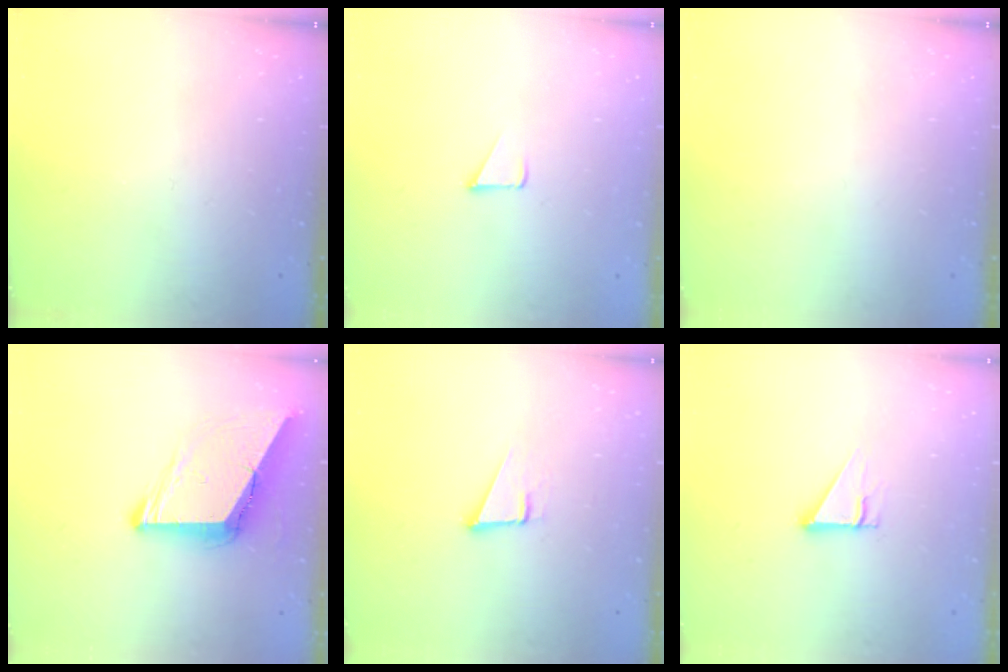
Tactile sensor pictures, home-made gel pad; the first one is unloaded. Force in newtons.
{"total": 1.7, "press": 1.7, "slide": 0.1}
{"total": 0.0}
{"total": 9.5, "press": 9.4, "slide": 1.6}
{"total": 3.7, "press": 2.9, "slide": 2.2}
{"total": 2.7, "press": 2.7, "slide": 0.1}